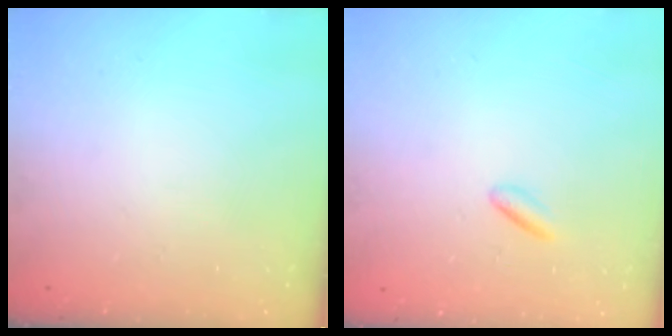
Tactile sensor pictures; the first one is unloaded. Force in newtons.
{"total": 1.4, "press": 1.3, "slide": 0.7}